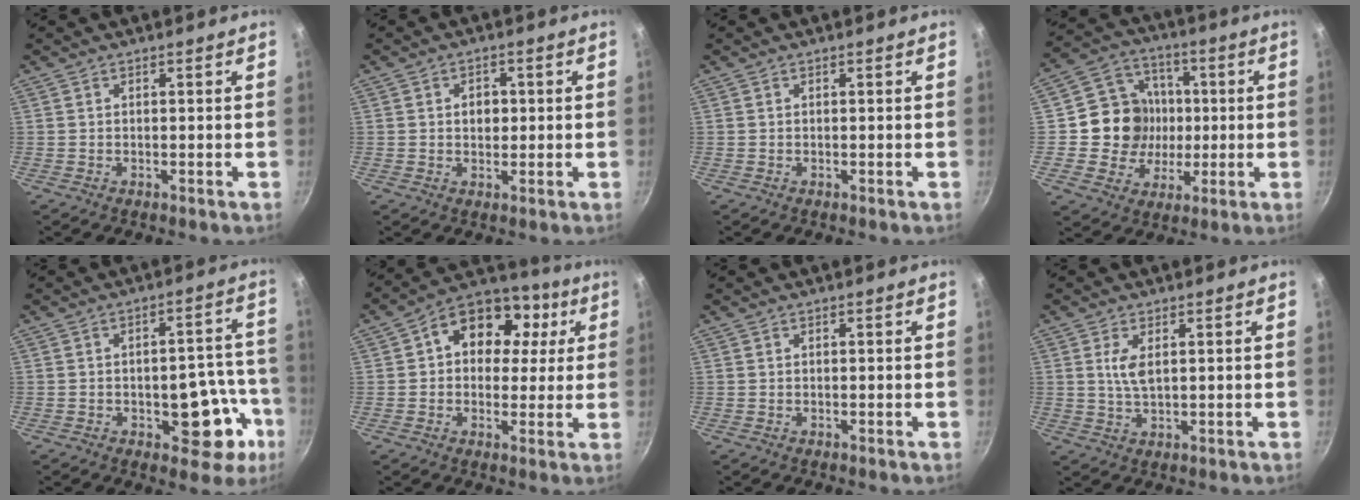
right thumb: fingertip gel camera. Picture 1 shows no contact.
{"total": 3.6, "force": [0.4, 2.8, 2.2], "torque": [-0.015, 0.002, 0.003]}
{"total": 0.0}
{"total": 13.6, "force": [0.2, 12.8, 4.8], "torque": [-0.045, 0.020, -0.003]}
{"total": 12.7, "force": [-4.6, 7.1, 9.5], "torque": [-0.049, 0.035, -0.056]}
{"total": 15.6, "force": [3.8, 11.9, 9.4], "torque": [-0.108, 0.023, 0.040]}
{"total": 0.0}
{"total": 3.9, "force": [1.1, 1.7, 3.3], "torque": [-0.063, -0.009, 0.022]}